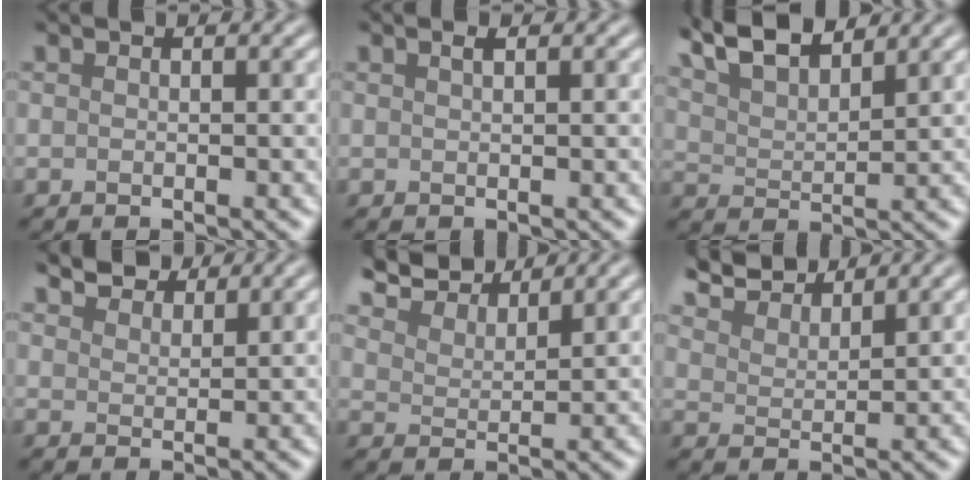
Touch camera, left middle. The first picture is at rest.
{"total": 0.6, "force": [0.3, 0.1, 0.5], "torque": [-0.007, 0.001, 0.009]}
{"total": 6.5, "force": [5.3, 1.8, 3.3], "torque": [-0.065, 0.017, 0.087]}
{"total": 3.5, "force": [3.3, 1.0, 0.8], "torque": [-0.017, -0.006, 0.066]}
{"total": 6.3, "force": [6.0, 1.3, 1.7], "torque": [-0.047, 0.005, 0.105]}
{"total": 5.7, "force": [5.4, 1.0, 1.4], "torque": [-0.036, 0.004, 0.097]}